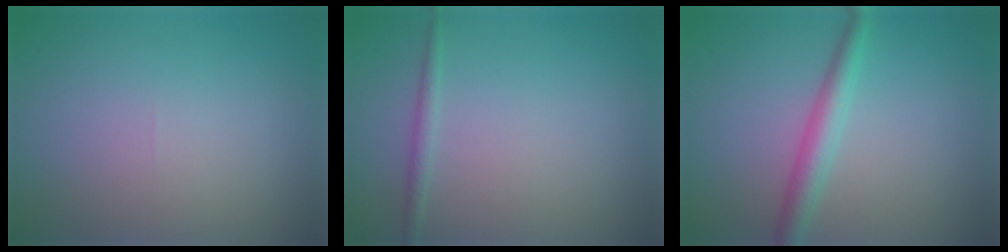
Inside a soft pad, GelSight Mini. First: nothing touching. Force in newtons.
{"total": 1.1, "press": 1.1, "slide": 0.1}
{"total": 2.9, "press": 2.9, "slide": 0.1}